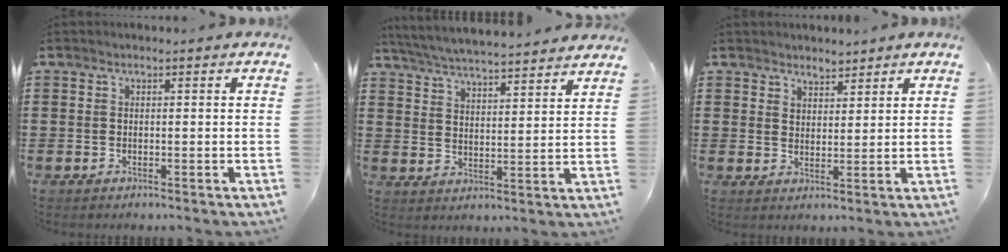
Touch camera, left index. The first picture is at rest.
{"total": 5.3, "force": [5.1, -0.6, 1.0], "torque": [-0.043, -0.036, 0.086]}
{"total": 3.0, "force": [2.8, 1.2, -0.1], "torque": [-0.007, 0.000, 0.053]}